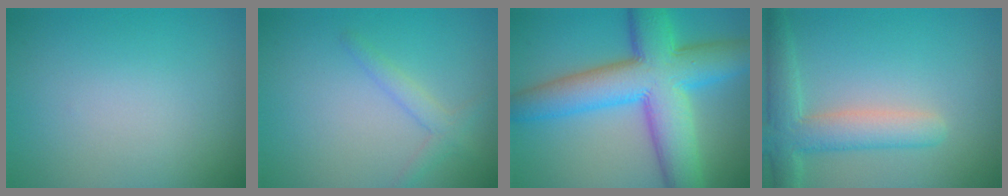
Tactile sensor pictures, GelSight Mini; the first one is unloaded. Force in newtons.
{"total": 1.7, "press": 1.7, "slide": 0.1}
{"total": 11.7, "press": 11.7, "slide": 0.1}
{"total": 4.6, "press": 4.6, "slide": 0.4}